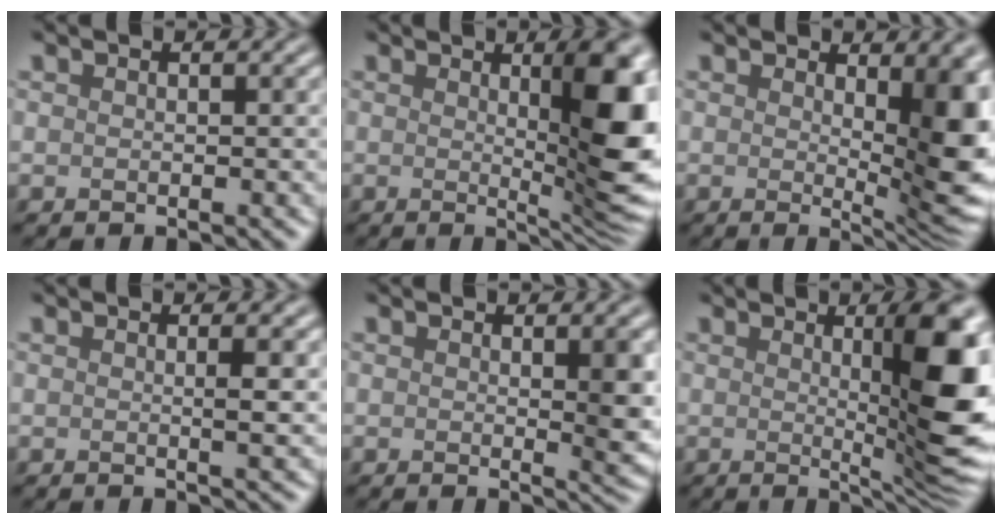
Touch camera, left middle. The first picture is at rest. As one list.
[{"total": 7.7, "force": [1.2, 1.6, 7.4], "torque": [-0.084, -0.007, 0.022]}, {"total": 7.5, "force": [1.0, 2.3, 7.0], "torque": [-0.076, -0.008, 0.019]}, {"total": 1.8, "force": [0.2, 0.4, 1.7], "torque": [-0.022, 0.002, -0.003]}, {"total": 2.7, "force": [0.4, 0.5, 2.6], "torque": [-0.030, -0.006, 0.006]}, {"total": 8.6, "force": [1.0, 1.5, 8.4], "torque": [-0.102, -0.005, 0.020]}]